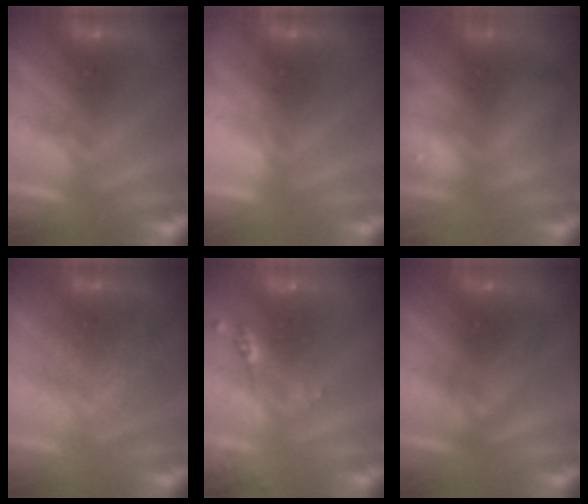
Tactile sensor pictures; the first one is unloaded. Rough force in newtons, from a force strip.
{"total": 2.3}
{"total": 5.8}
{"total": 2.8}
{"total": 2.4}
{"total": 2.9}